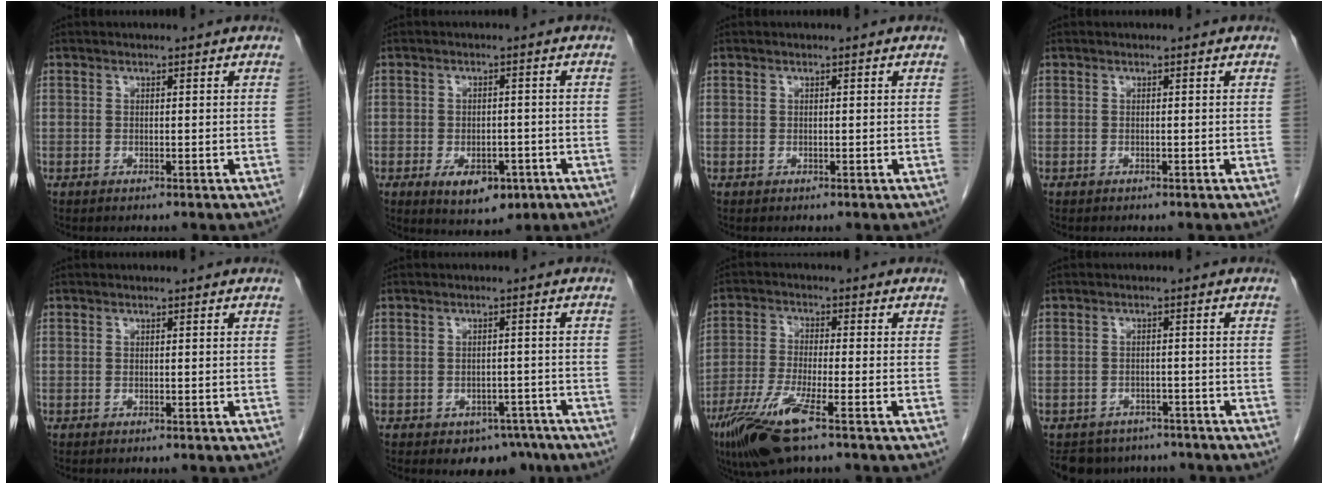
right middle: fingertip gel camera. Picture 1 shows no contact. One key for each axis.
{"total": 6.8, "fx": -3.3, "fy": 3.8, "fz": 4.6, "tx": -0.063, "ty": -0.002, "tz": -0.038}
{"total": 0.0}
{"total": 0.0}
{"total": 0.0}
{"total": 5.1, "fx": -3.6, "fy": 3.2, "fz": 1.6, "tx": -0.003, "ty": 0.009, "tz": -0.044}
{"total": 9.4, "fx": -5.6, "fy": 0.8, "fz": 7.6, "tx": -0.158, "ty": -0.023, "tz": -0.106}
{"total": 8.0, "fx": -6.8, "fy": 4.1, "fz": 0.9, "tx": -0.008, "ty": 0.007, "tz": -0.085}